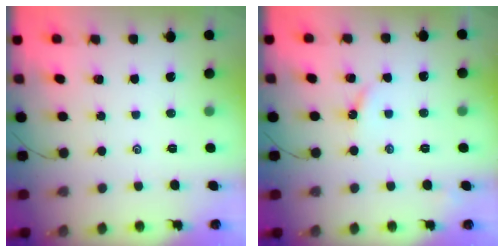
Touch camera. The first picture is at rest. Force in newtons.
{"total": 4.6, "press": 4.6, "slide": 0.6}